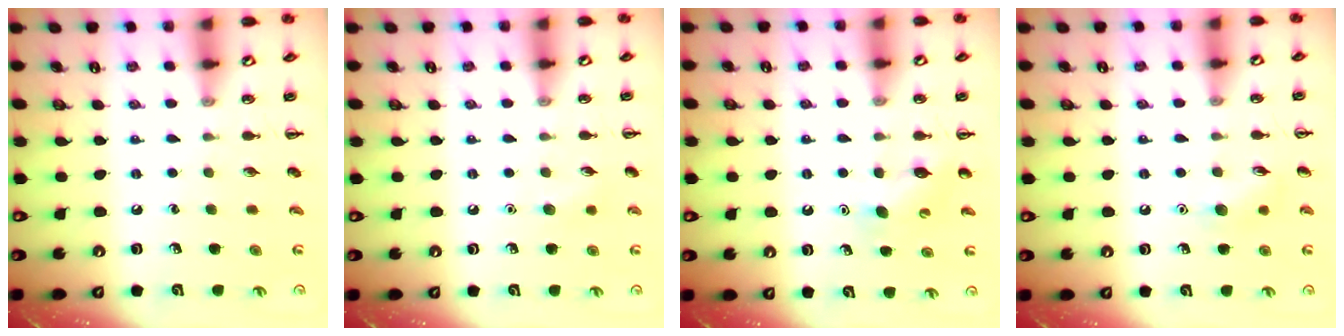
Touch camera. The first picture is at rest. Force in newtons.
{"total": 4.6, "press": 4.5, "slide": 1.0}
{"total": 6.7, "press": 6.6, "slide": 1.3}
{"total": 6.8, "press": 6.8, "slide": 0.6}